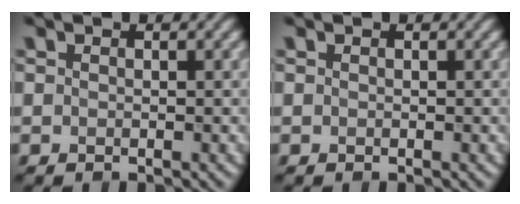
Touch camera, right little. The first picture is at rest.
{"total": 0.0}